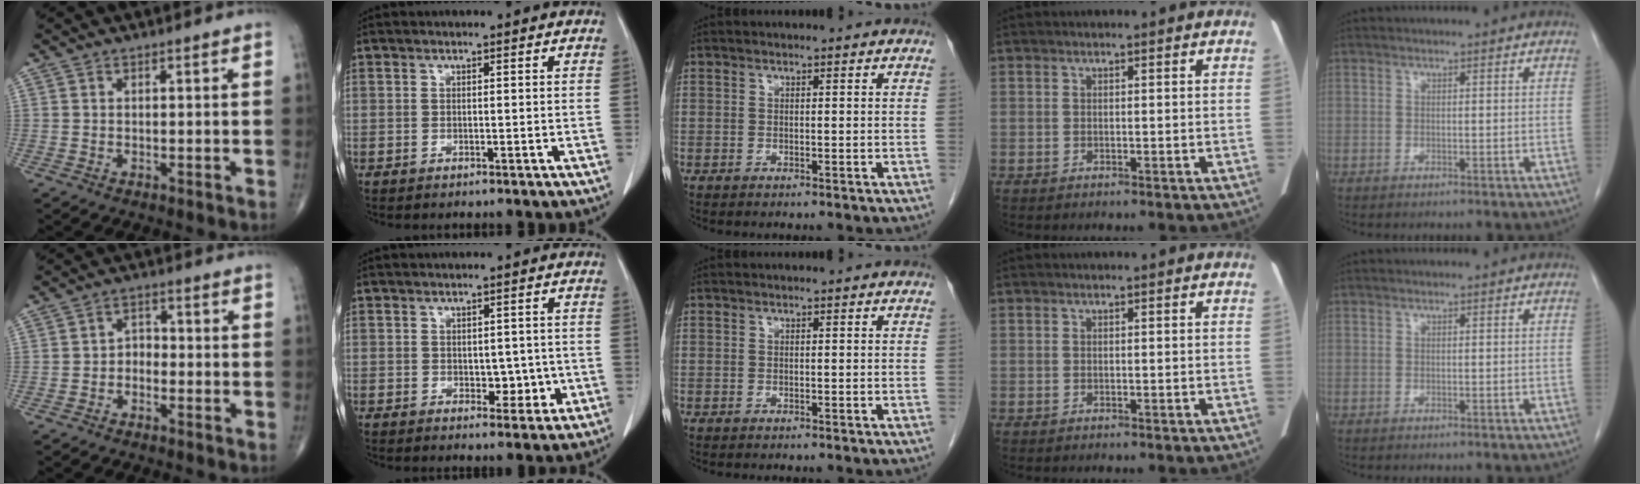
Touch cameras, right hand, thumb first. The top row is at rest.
{"thumb": {"total": 2.9, "force": [-1.4, 2.1, 1.4], "torque": [-0.004, 0.021, -0.033]}, "index": {"total": 4.0, "force": [-0.5, 2.6, 3.0], "torque": [-0.029, 0.003, 0.001]}}